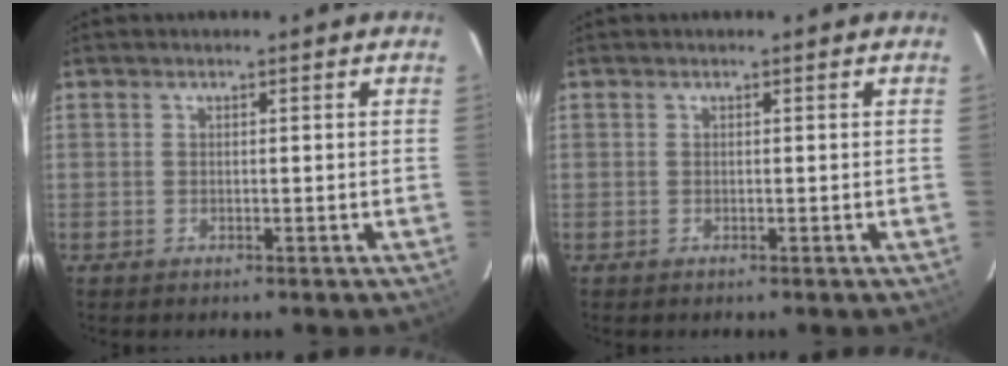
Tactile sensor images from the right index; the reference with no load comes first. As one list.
[{"total": 0.0}]